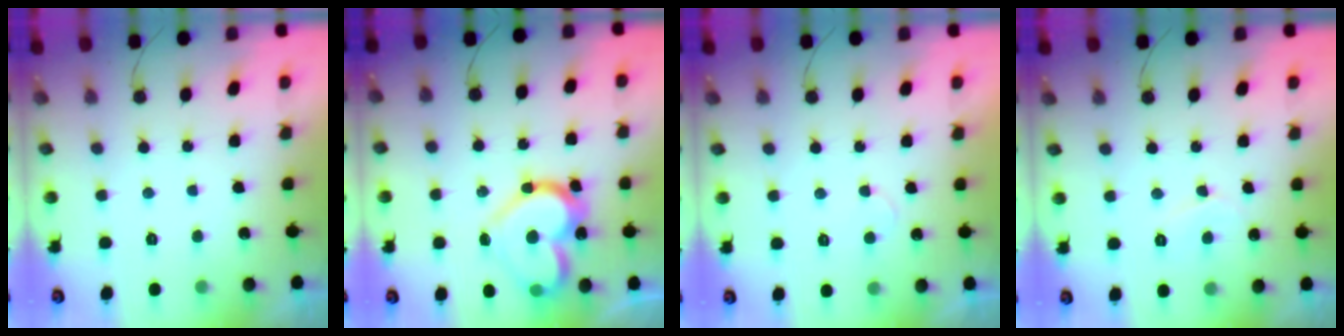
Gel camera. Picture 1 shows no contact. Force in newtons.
{"total": 18.3, "press": 18.2, "slide": 1.8}
{"total": 3.3, "press": 3.3, "slide": 0.3}
{"total": 4.9, "press": 4.9, "slide": 0.5}